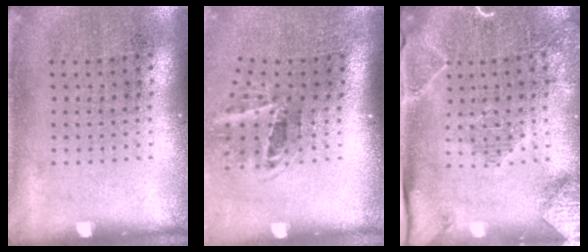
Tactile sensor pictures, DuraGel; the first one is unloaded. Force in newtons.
{"total": 2.0, "press": 1.1, "slide": 1.6}
{"total": 2.0, "press": 1.9, "slide": 0.3}